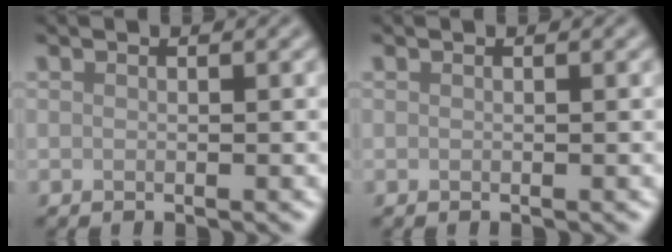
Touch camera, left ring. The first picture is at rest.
{"total": 0.0}